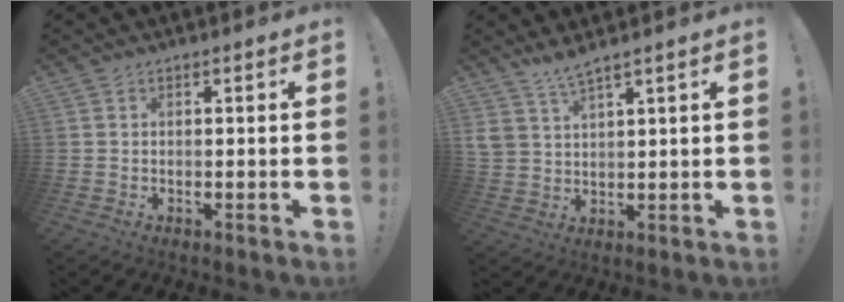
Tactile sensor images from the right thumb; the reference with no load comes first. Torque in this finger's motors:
{"motor_torque": [0.00, 0.04, -0.24, 0.41, 0.03]}